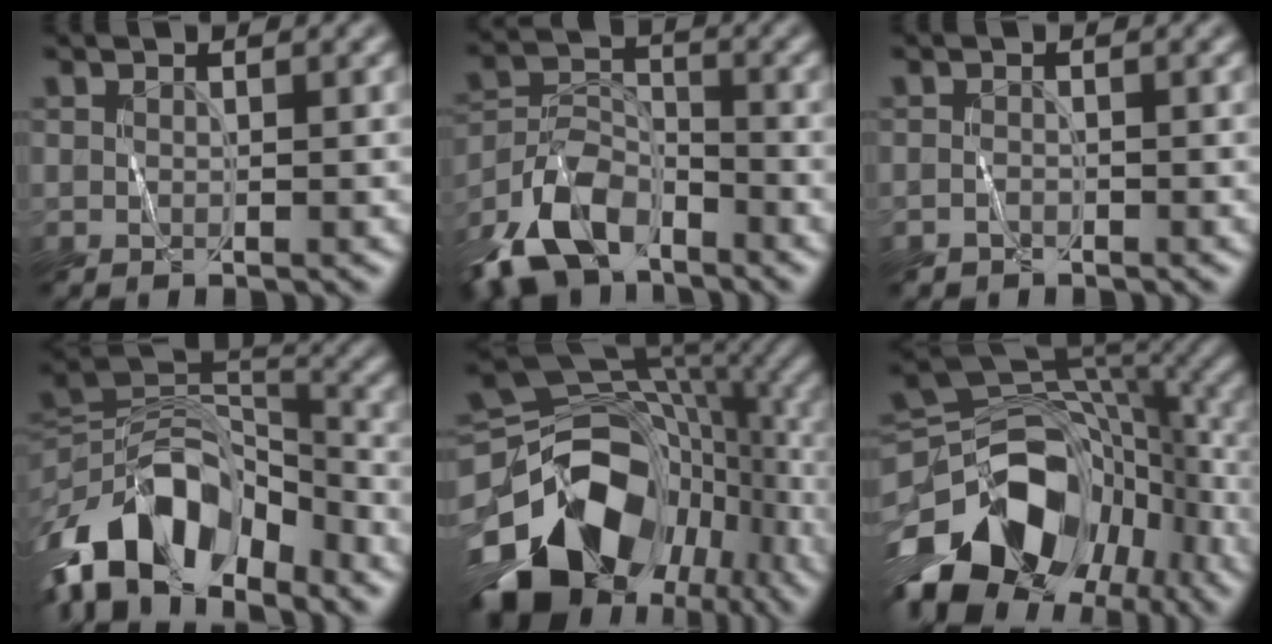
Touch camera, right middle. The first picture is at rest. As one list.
[{"total": 7.6, "force": [-5.9, 3.5, 3.3], "torque": [-0.070, 0.001, -0.127]}, {"total": 0.8, "force": [-0.7, 0.1, -0.3], "torque": [0.012, -0.001, -0.012]}, {"total": 12.3, "force": [-7.6, 6.1, 7.5], "torque": [-0.136, 0.011, -0.148]}, {"total": 15.5, "force": [-7.1, 10.5, 8.9], "torque": [-0.173, -0.021, -0.120]}, {"total": 15.1, "force": [-8.5, 8.8, 8.8], "torque": [-0.167, 0.003, -0.153]}]